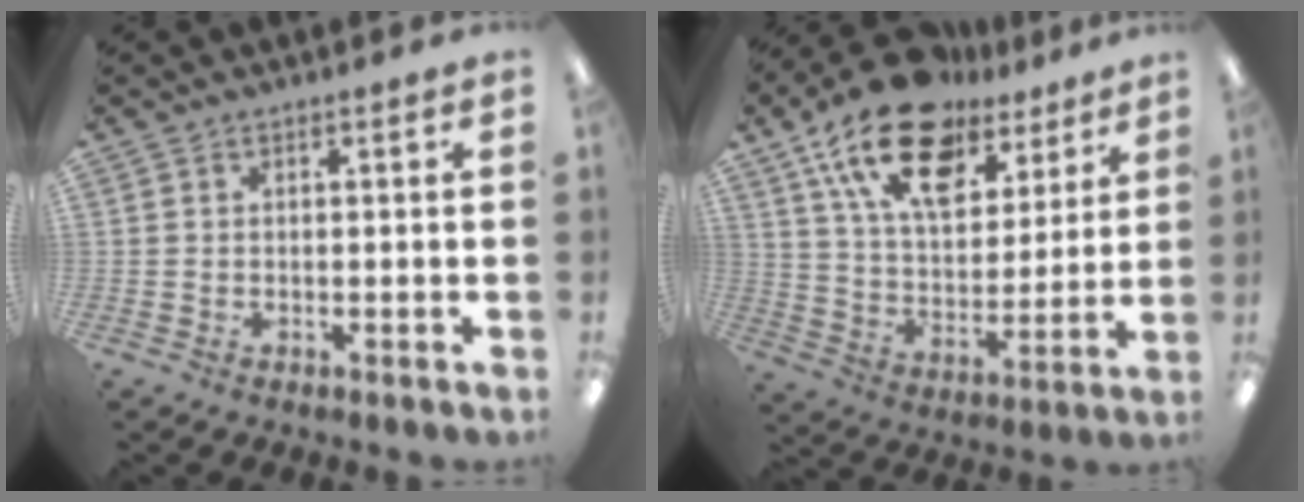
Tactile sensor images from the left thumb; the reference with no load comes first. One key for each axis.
{"total": 20.7, "fx": 13.3, "fy": 10.8, "fz": 11.6, "tx": -0.206, "ty": -0.063, "tz": 0.237}